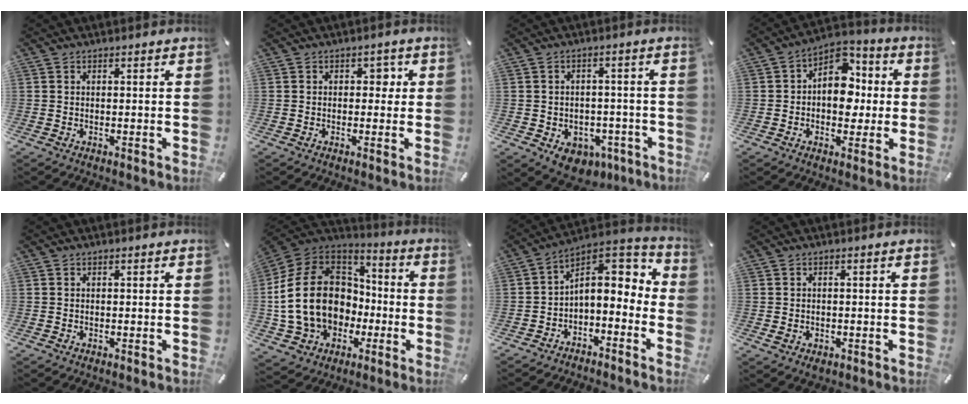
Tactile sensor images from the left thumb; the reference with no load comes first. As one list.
[{"total": 2.6, "force": [0.2, 1.9, 1.7], "torque": [-0.013, 0.001, -0.007]}, {"total": 5.9, "force": [-2.7, 4.7, 2.3], "torque": [-0.029, 0.025, -0.042]}, {"total": 11.1, "force": [0.4, 8.6, 7.0], "torque": [-0.093, -0.006, 0.003]}, {"total": 0.0}, {"total": 21.0, "force": [-1.8, 17.1, 12.1], "torque": [-0.259, 0.015, -0.019]}, {"total": 8.6, "force": [1.4, 6.1, 5.9], "torque": [-0.064, -0.020, 0.025]}, {"total": 1.8, "force": [-0.6, 1.4, 1.0], "torque": [-0.025, 0.000, -0.013]}]